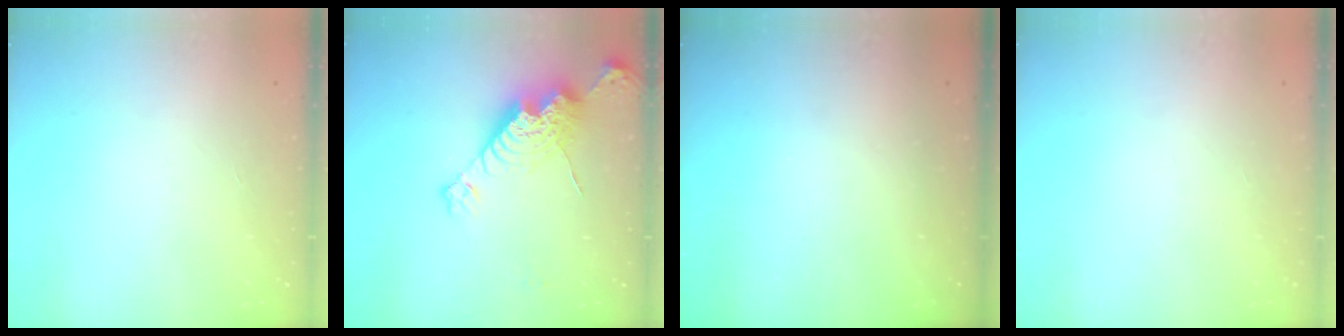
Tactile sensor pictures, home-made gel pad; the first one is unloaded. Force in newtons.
{"total": 15.3, "press": 15.2, "slide": 1.3}
{"total": 0.0}
{"total": 0.0}